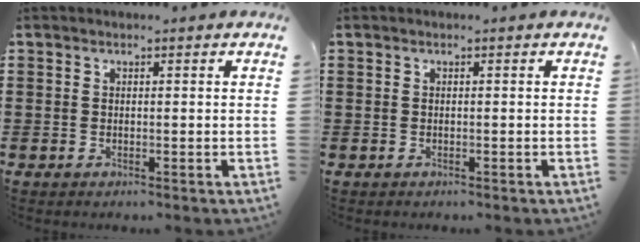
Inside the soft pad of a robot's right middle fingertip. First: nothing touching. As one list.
[{"total": 0.0}]